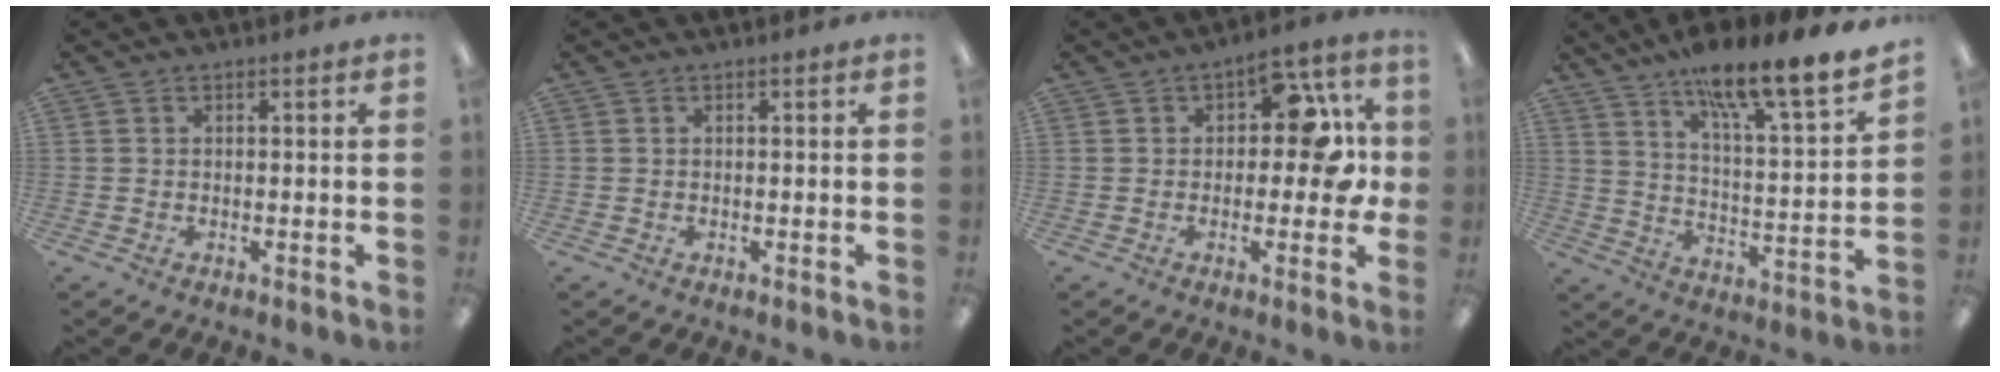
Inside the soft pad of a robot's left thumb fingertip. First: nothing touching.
{"total": 0.0}
{"total": 13.0, "force": [2.6, 6.7, 10.8], "torque": [-0.133, -0.005, 0.039]}
{"total": 15.0, "force": [12.4, 2.0, 8.2], "torque": [-0.132, -0.093, 0.203]}